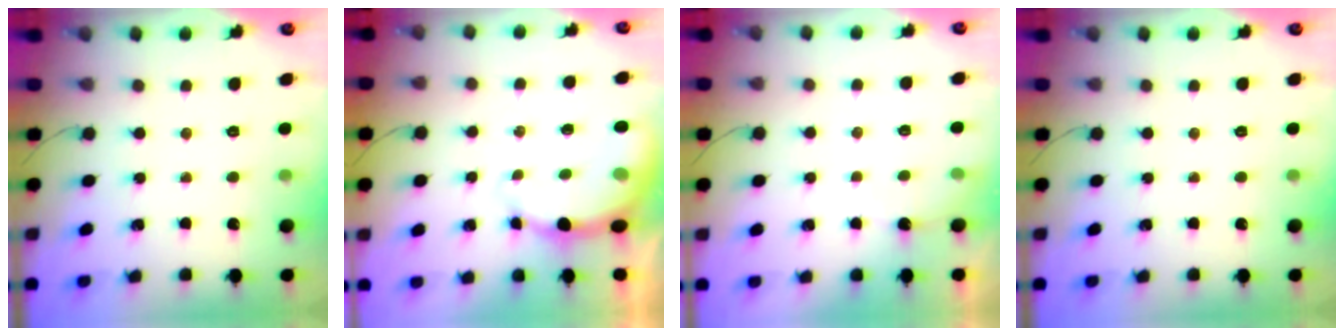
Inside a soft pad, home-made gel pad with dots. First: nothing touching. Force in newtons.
{"total": 8.1, "press": 8.0, "slide": 1.3}
{"total": 3.0, "press": 2.9, "slide": 0.8}
{"total": 0.0}